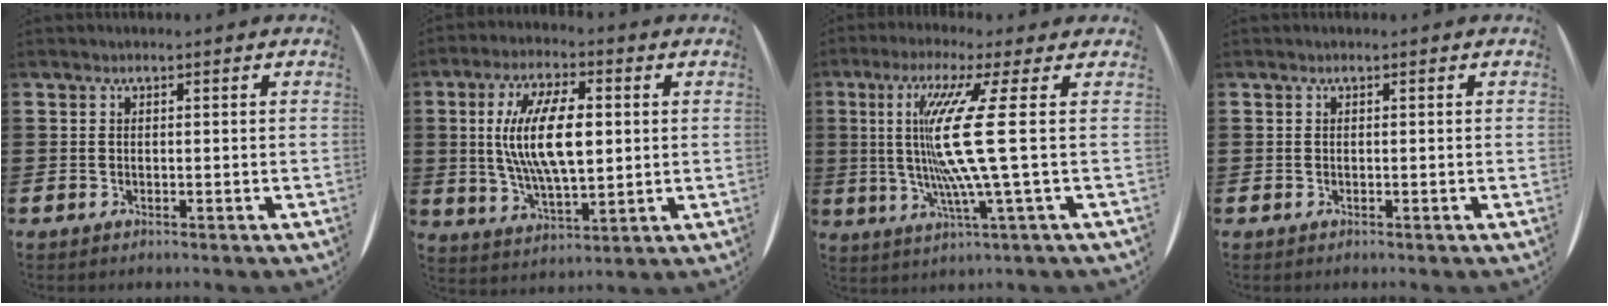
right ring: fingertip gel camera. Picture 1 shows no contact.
{"total": 10.9, "force": [1.8, 4.3, 9.9], "torque": [-0.212, 0.010, 0.025]}
{"total": 12.5, "force": [1.4, -0.6, 12.4], "torque": [-0.277, -0.022, 0.000]}
{"total": 0.0}